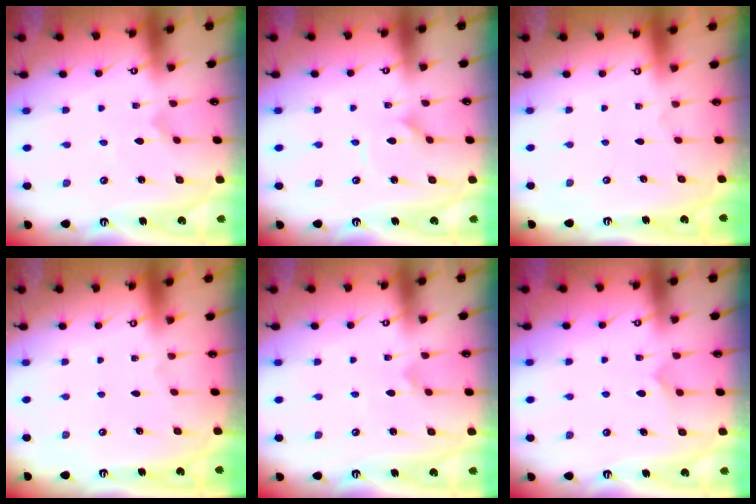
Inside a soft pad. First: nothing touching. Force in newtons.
{"total": 2.3, "press": 2.3, "slide": 0.1}
{"total": 0.0}
{"total": 0.0}
{"total": 1.6, "press": 1.6, "slide": 0.0}
{"total": 5.8, "press": 5.8, "slide": 0.1}